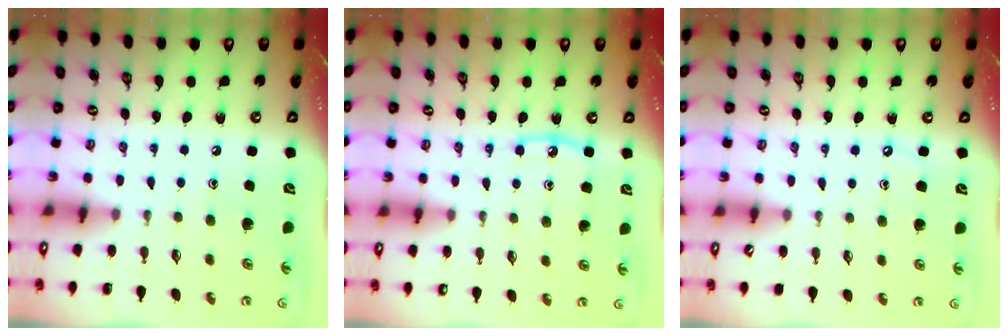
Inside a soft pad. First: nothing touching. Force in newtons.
{"total": 7.2, "press": 7.2, "slide": 0.7}
{"total": 2.9, "press": 2.8, "slide": 0.5}